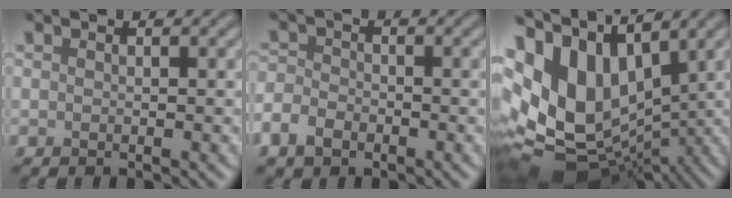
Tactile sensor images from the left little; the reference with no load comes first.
{"total": 2.9, "force": [-1.7, 1.9, 1.3], "torque": [-0.029, -0.003, -0.042]}
{"total": 12.8, "force": [3.4, 8.5, 9.0], "torque": [-0.194, 0.008, 0.058]}